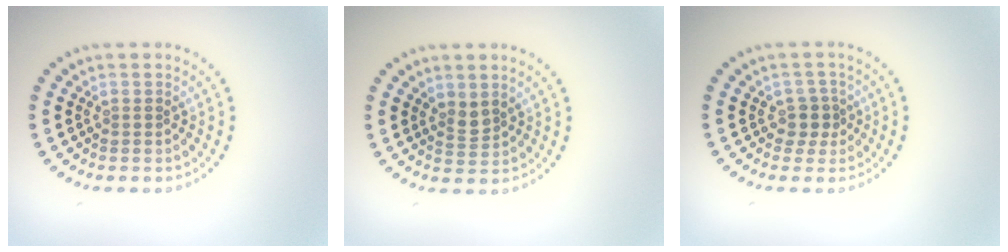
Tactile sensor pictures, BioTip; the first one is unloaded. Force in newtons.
{"total": 1.5, "press": 1.1, "slide": 1.0}
{"total": 1.8, "press": 1.4, "slide": 1.1}